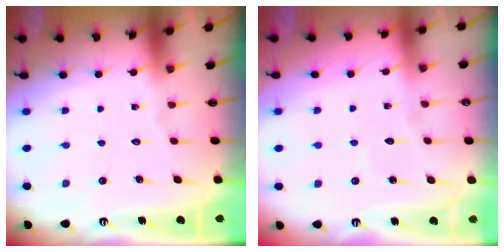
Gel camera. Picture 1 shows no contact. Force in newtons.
{"total": 3.5, "press": 3.5, "slide": 0.5}